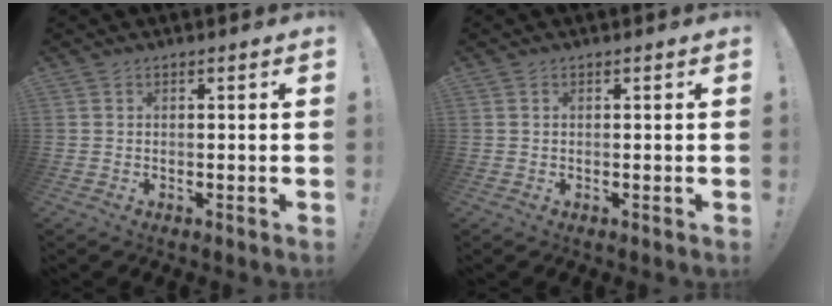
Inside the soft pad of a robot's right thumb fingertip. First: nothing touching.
{"total": 0.0}